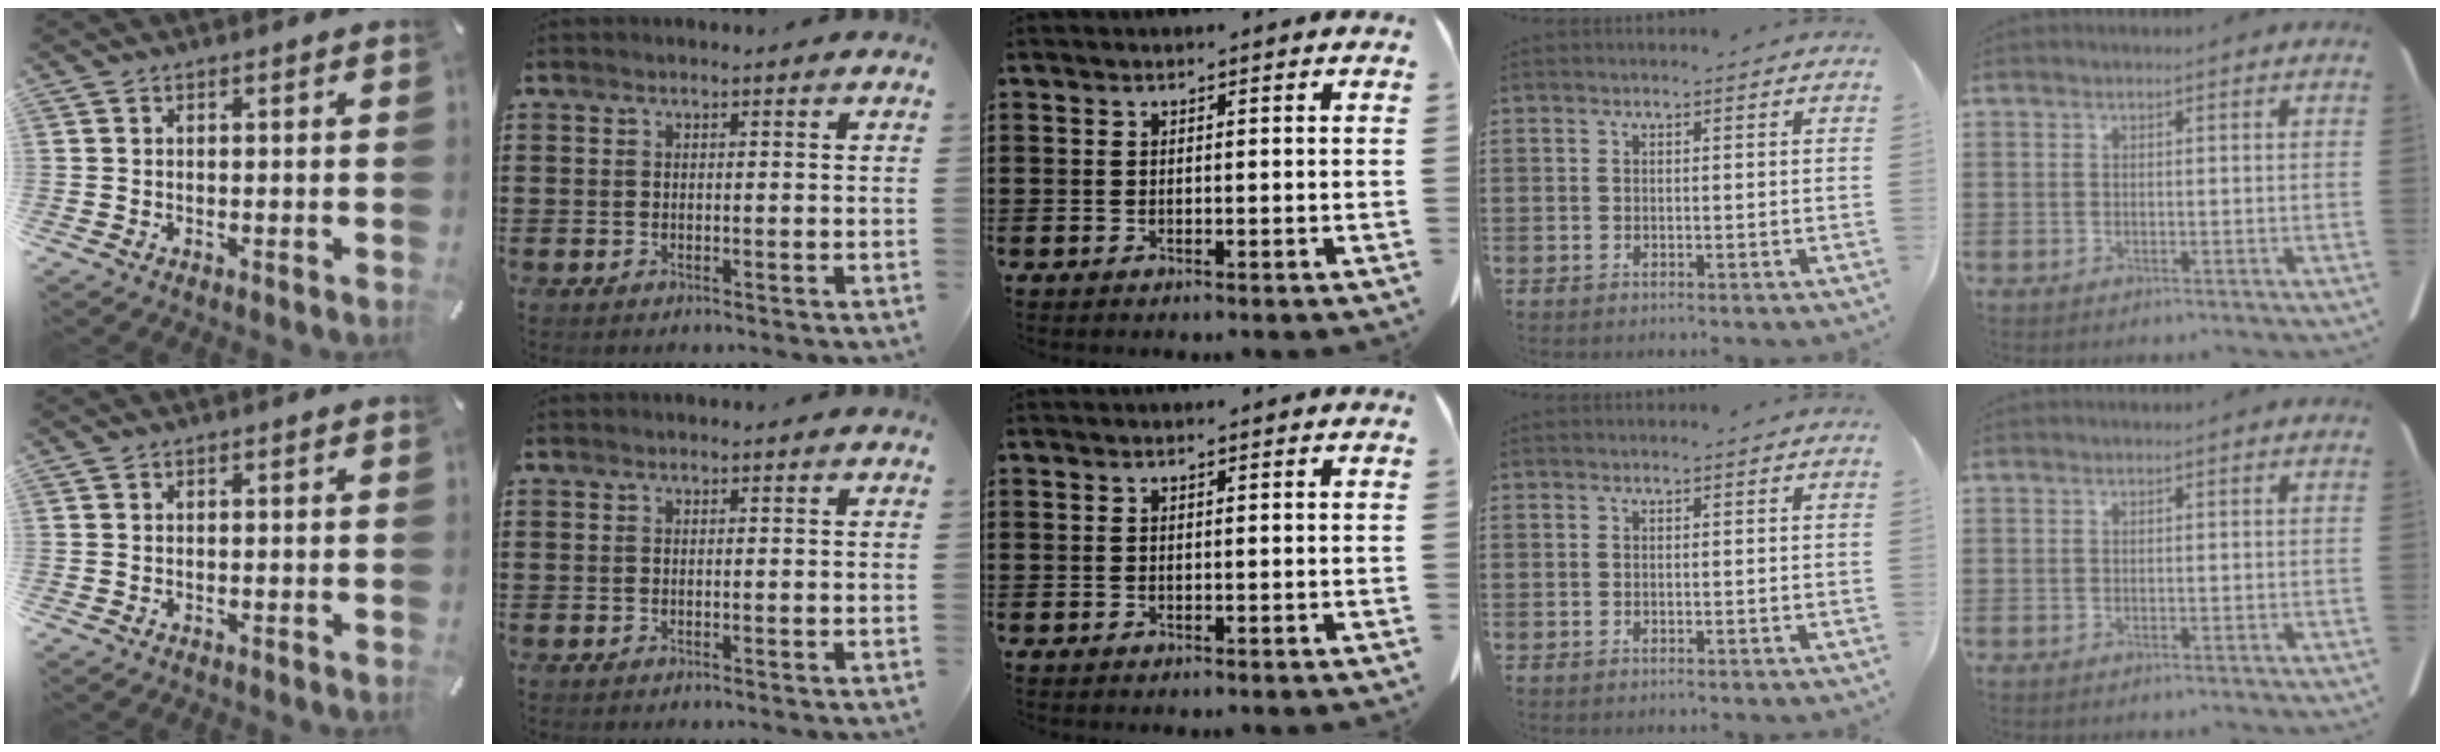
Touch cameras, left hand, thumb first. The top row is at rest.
{}